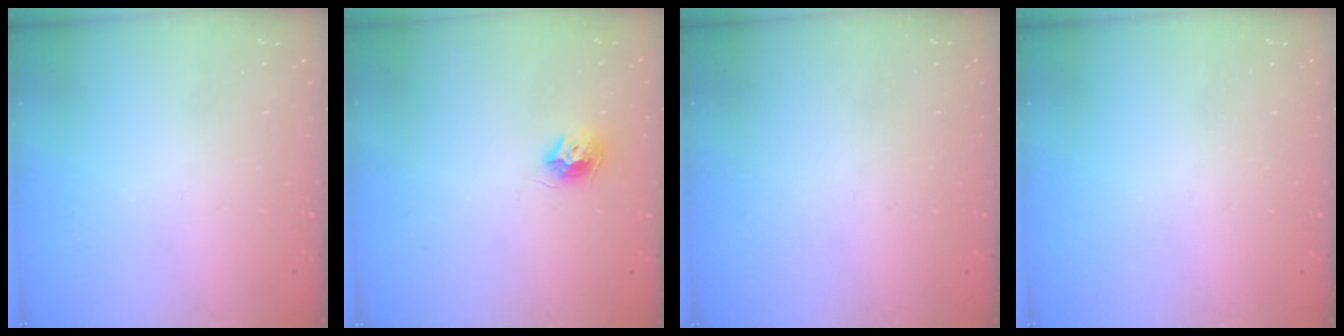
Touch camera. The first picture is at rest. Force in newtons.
{"total": 8.1, "press": 8.1, "slide": 0.1}
{"total": 0.7, "press": 0.7, "slide": 0.1}
{"total": 0.0}